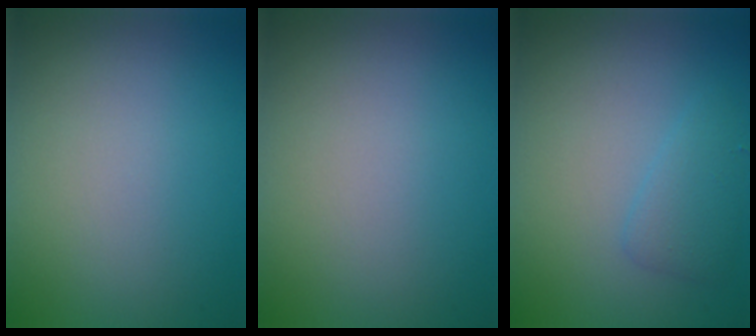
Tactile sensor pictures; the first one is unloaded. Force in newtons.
{"total": 0.0}
{"total": 1.9, "press": 1.9, "slide": 0.0}